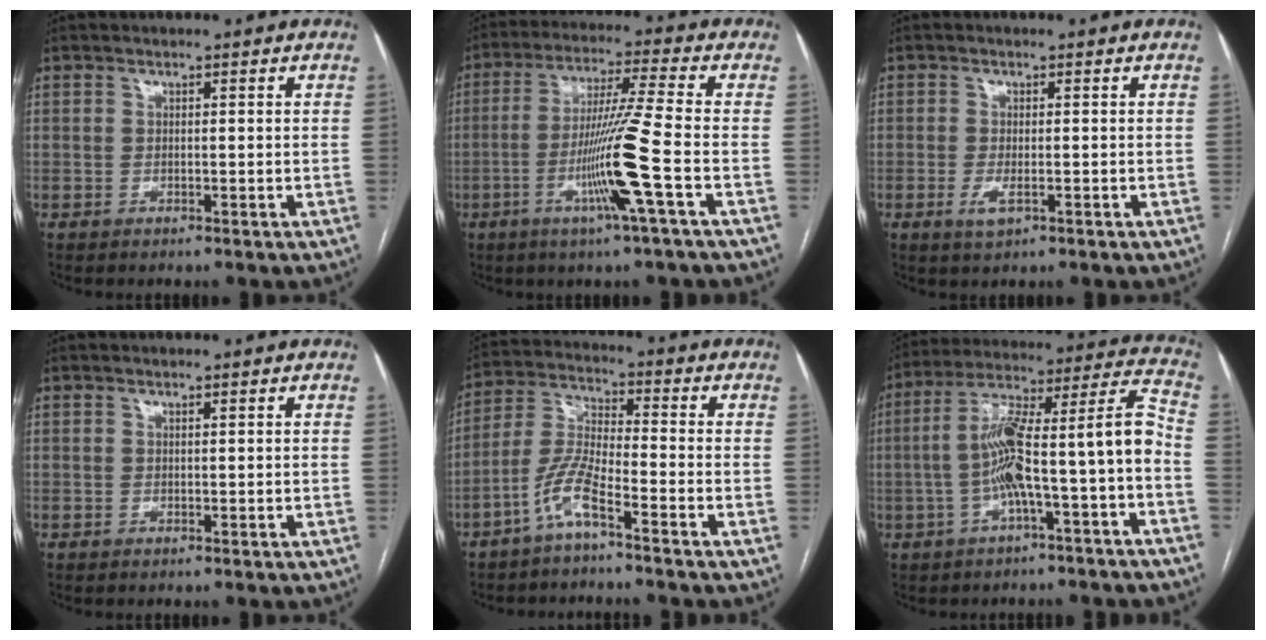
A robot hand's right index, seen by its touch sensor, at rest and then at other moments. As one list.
[{"total": 11.9, "force": [-3.9, -2.0, 11.1], "torque": [-0.215, -0.012, -0.077]}, {"total": 2.4, "force": [-1.0, 0.8, 2.0], "torque": [-0.038, -0.004, -0.016]}, {"total": 0.0}, {"total": 7.0, "force": [-4.4, 0.5, 5.3], "torque": [-0.124, 0.002, -0.096]}, {"total": 14.5, "force": [-3.5, 1.0, 14.0], "torque": [-0.237, 0.046, -0.054]}]